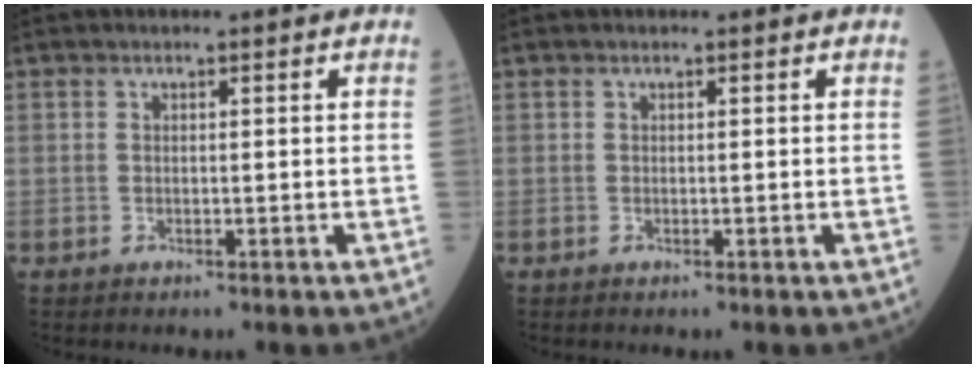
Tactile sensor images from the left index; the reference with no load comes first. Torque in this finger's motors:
{"motor_torque": [0.00, 0.00, 0.01, -0.01]}